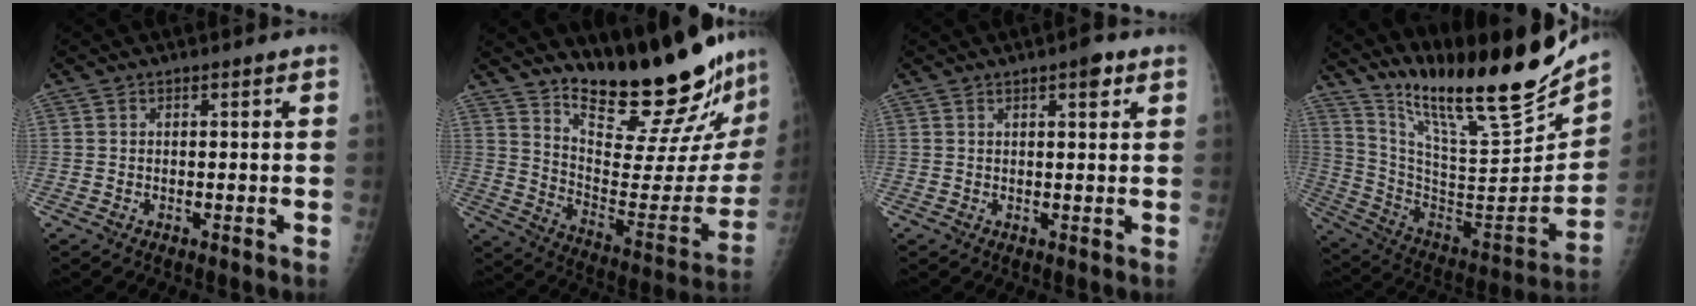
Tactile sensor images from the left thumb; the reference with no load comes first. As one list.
[{"total": 25.4, "force": [21.7, 4.5, 12.5], "torque": [-0.156, -0.176, 0.314]}, {"total": 2.8, "force": [1.6, 0.9, 2.1], "torque": [-0.022, -0.004, 0.019]}, {"total": 26.8, "force": [21.6, 4.6, 15.1], "torque": [-0.224, -0.115, 0.355]}]